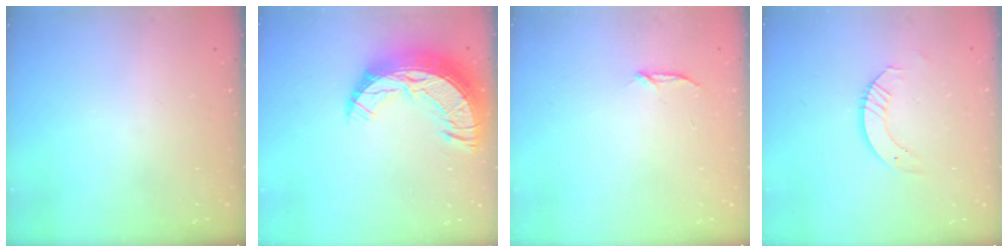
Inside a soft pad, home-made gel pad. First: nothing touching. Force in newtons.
{"total": 20.7, "press": 20.6, "slide": 1.5}
{"total": 3.1, "press": 3.1, "slide": 0.3}
{"total": 5.8, "press": 5.8, "slide": 0.4}